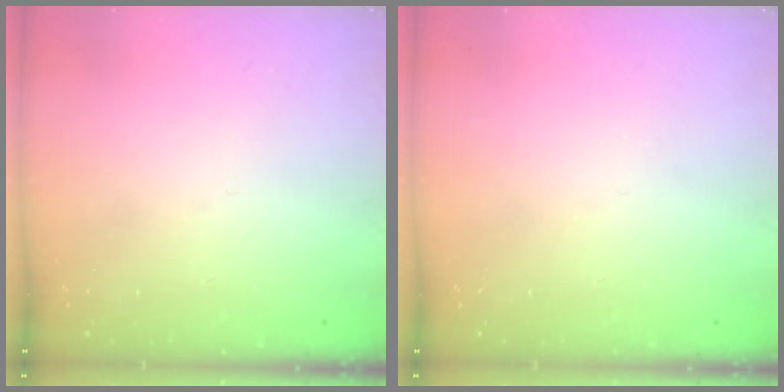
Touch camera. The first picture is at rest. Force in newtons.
{"total": 0.0}